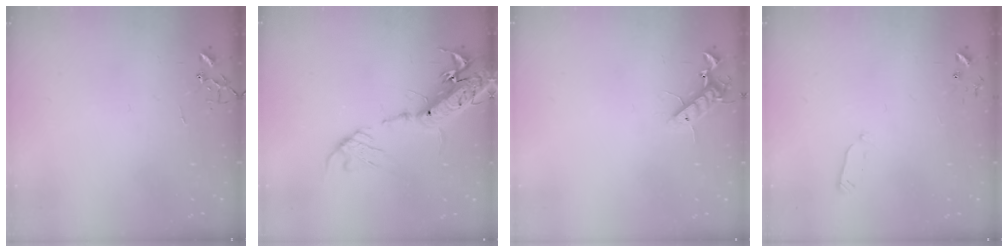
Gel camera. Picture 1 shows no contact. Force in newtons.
{"total": 19.6, "press": 19.1, "slide": 4.3}
{"total": 10.0, "press": 9.8, "slide": 1.5}
{"total": 2.7, "press": 2.6, "slide": 0.4}